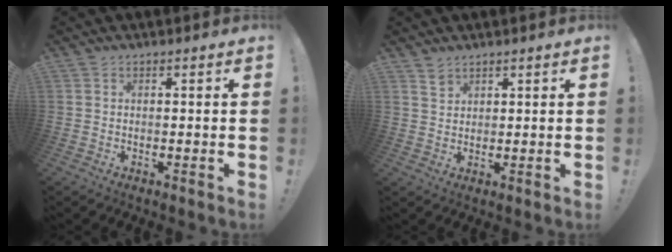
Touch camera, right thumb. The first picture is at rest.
{"total": 2.8, "force": [2.2, 1.6, 0.7], "torque": [-0.002, -0.017, 0.040]}